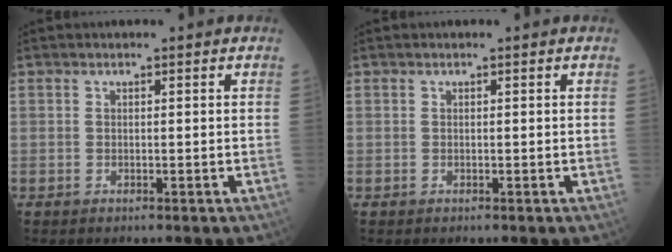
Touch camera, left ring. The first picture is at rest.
{"total": 0.0}